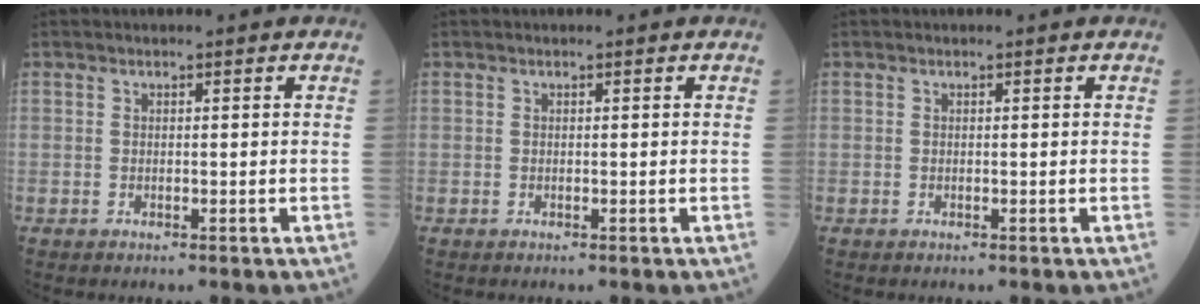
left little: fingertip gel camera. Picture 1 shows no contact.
{"total": 0.0}
{"total": 0.0}